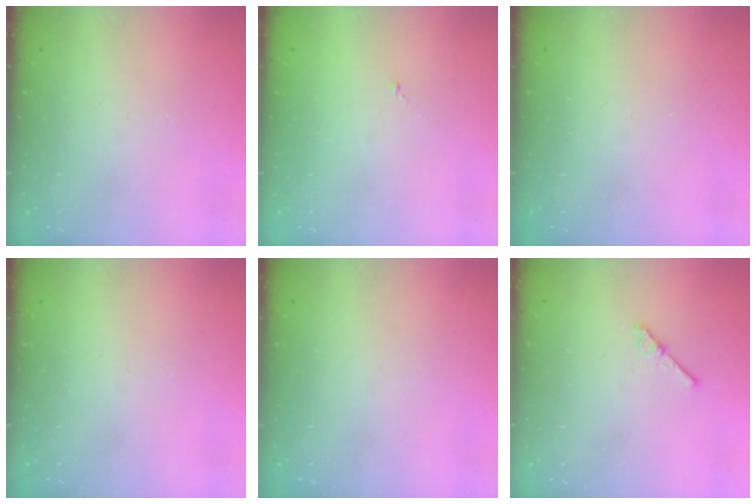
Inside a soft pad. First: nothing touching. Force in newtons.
{"total": 0.0}
{"total": 0.0}
{"total": 0.0}
{"total": 0.0}
{"total": 3.2, "press": 3.2, "slide": 0.3}